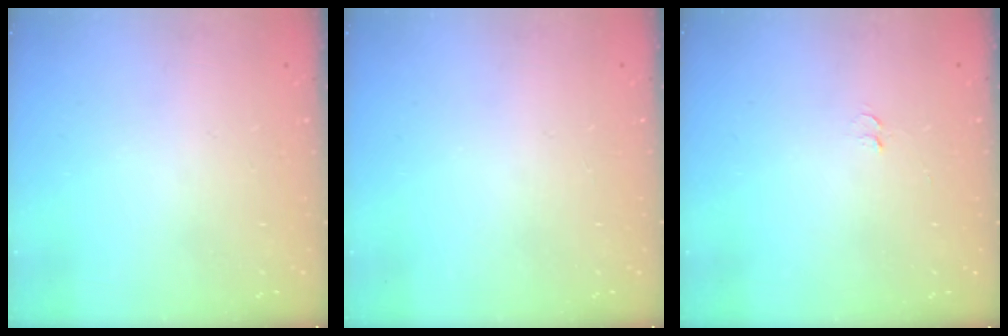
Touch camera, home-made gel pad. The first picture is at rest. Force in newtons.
{"total": 0.0}
{"total": 4.6, "press": 4.6, "slide": 0.4}